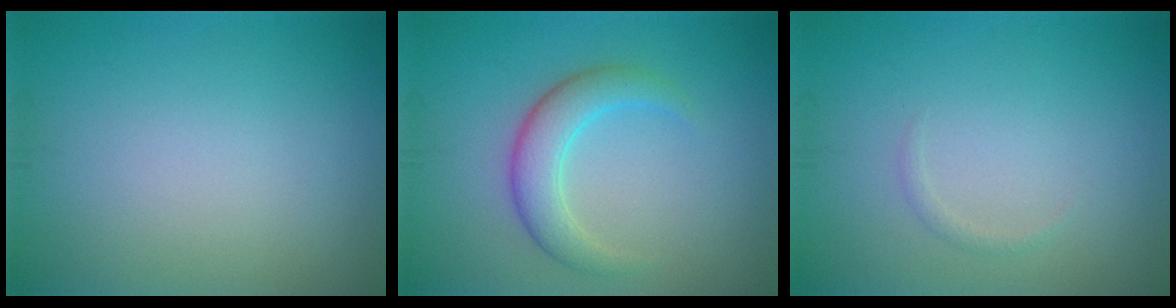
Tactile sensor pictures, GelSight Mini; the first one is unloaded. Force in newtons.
{"total": 3.6, "press": 3.6, "slide": 0.2}
{"total": 0.7, "press": 0.7, "slide": 0.0}